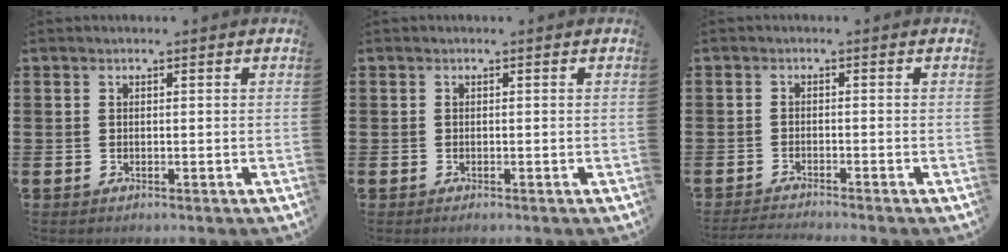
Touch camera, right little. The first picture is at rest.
{"total": 0.0}
{"total": 1.3, "force": [-1.3, -0.2, 0.4], "torque": [-0.007, 0.001, -0.025]}